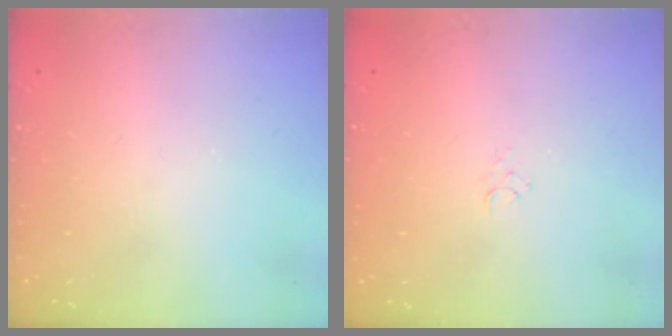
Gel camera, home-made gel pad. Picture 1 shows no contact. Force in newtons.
{"total": 2.9, "press": 2.9, "slide": 0.3}